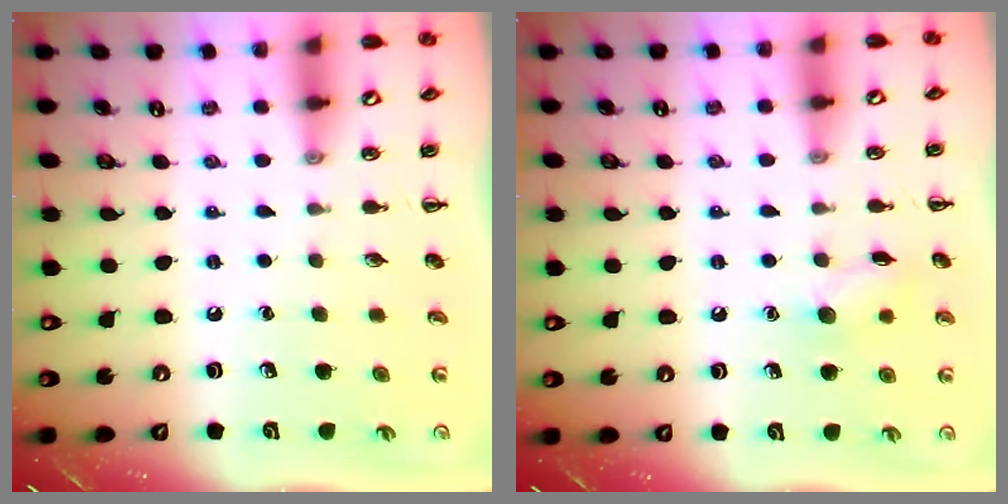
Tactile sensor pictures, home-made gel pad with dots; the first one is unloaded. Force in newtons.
{"total": 7.4, "press": 7.3, "slide": 0.8}